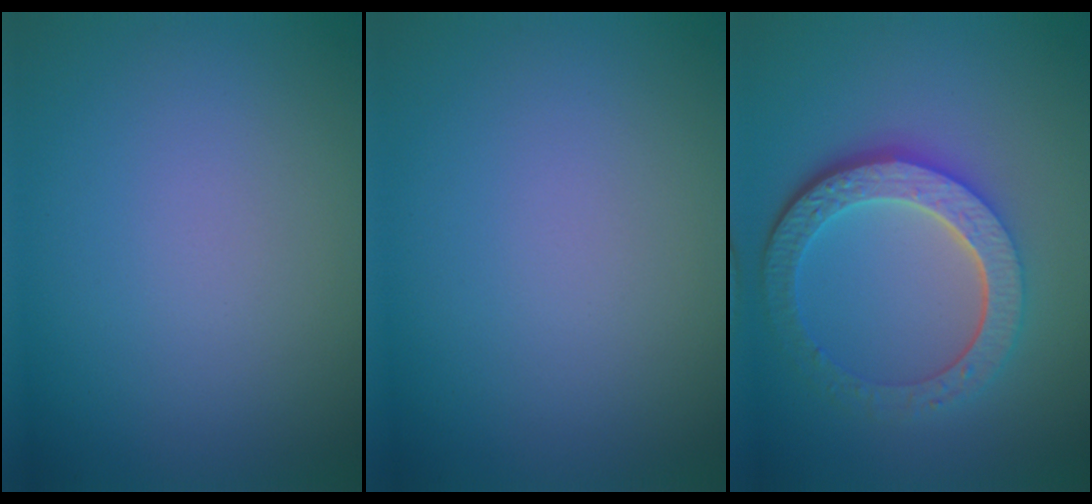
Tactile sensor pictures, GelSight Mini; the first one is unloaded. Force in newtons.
{"total": 0.0}
{"total": 6.3, "press": 4.6, "slide": 4.2}